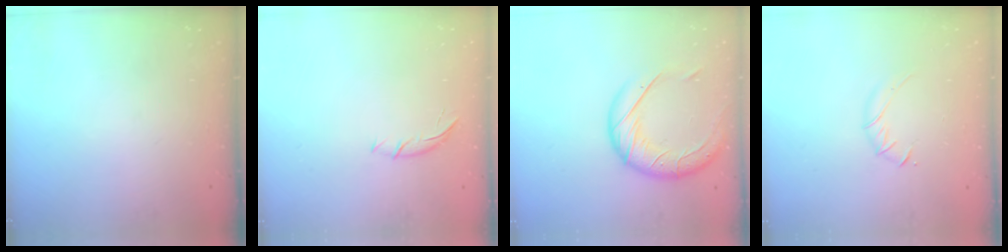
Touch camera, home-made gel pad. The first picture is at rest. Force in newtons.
{"total": 5.8, "press": 5.7, "slide": 1.0}
{"total": 16.3, "press": 16.2, "slide": 1.7}
{"total": 4.0, "press": 3.8, "slide": 1.1}